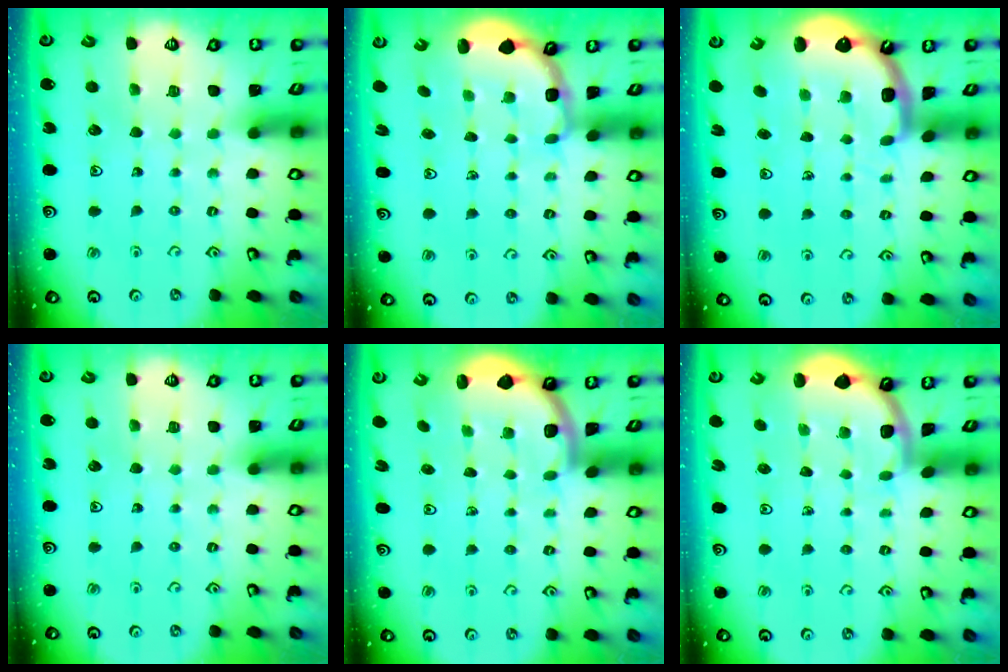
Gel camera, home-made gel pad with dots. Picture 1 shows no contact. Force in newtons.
{"total": 2.7, "press": 2.1, "slide": 1.7}
{"total": 3.8, "press": 3.6, "slide": 1.2}
{"total": 0.0}
{"total": 2.5, "press": 2.4, "slide": 0.8}
{"total": 1.9, "press": 1.9, "slide": 0.0}